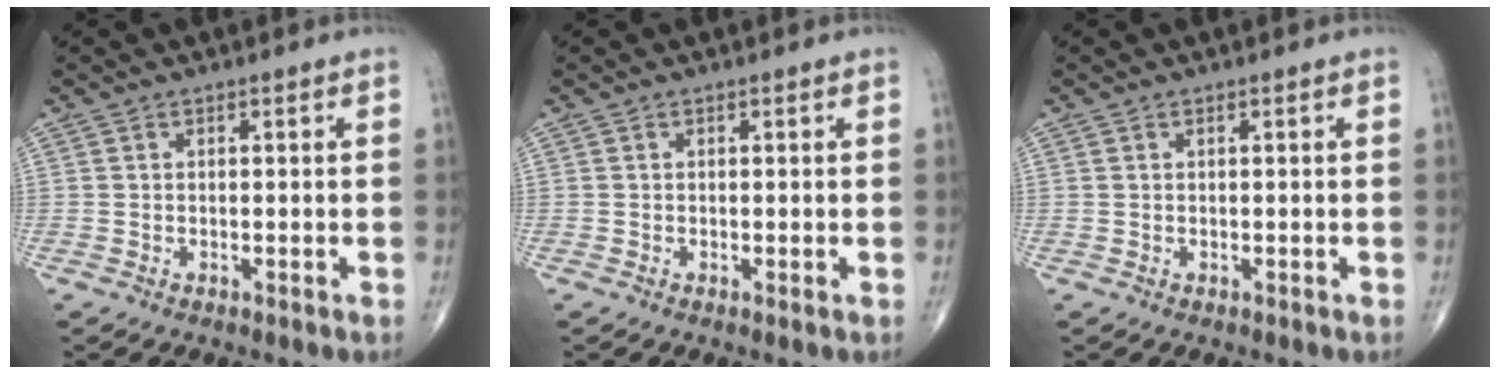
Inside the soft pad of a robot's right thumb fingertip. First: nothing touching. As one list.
[{"total": 0.0}, {"total": 0.0}]